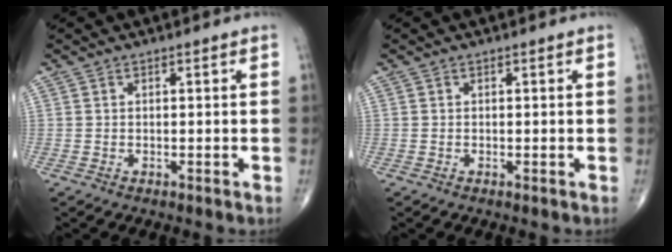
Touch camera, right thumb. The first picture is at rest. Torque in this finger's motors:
{"motor_torque": [1.94, 1.67, -0.05, -0.10, -0.02]}